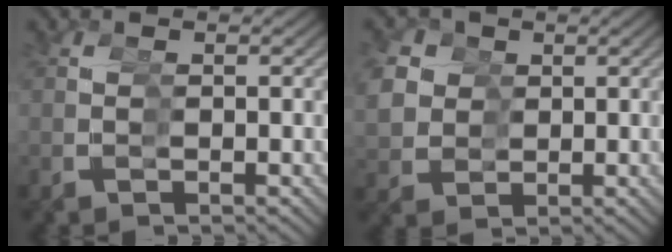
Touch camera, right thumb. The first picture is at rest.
{"total": 5.1, "force": [2.1, 4.5, 0.8], "torque": [-0.038, -0.012, 0.042]}